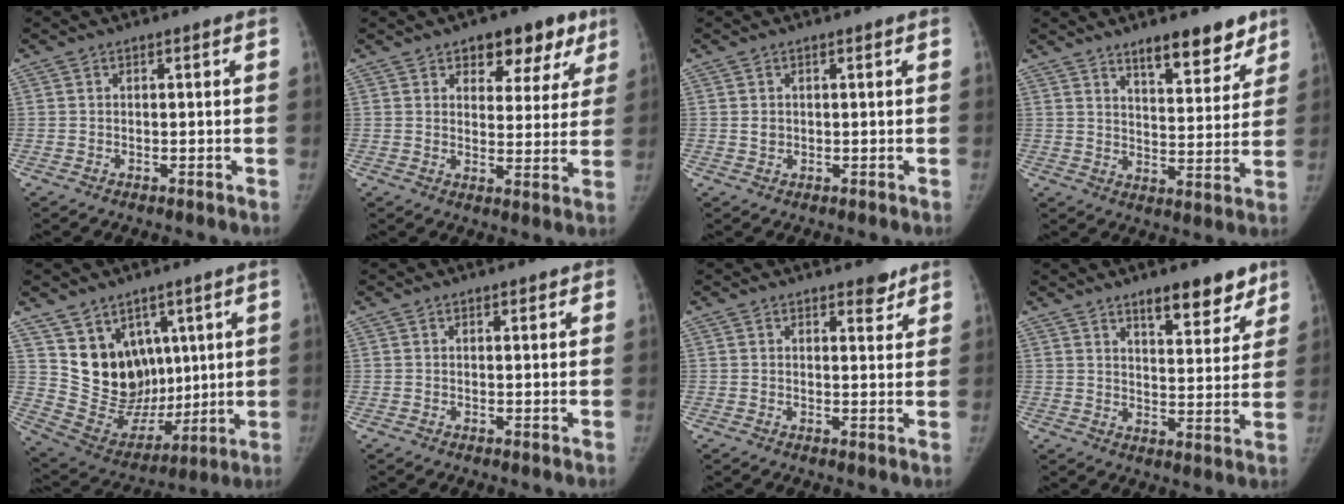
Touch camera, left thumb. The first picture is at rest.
{"total": 11.0, "force": [6.5, 6.4, 6.1], "torque": [-0.024, -0.023, 0.083]}
{"total": 1.2, "force": [0.3, 1.0, 0.6], "torque": [-0.007, -0.001, 0.007]}
{"total": 11.0, "force": [8.0, 4.0, 6.4], "torque": [-0.054, -0.052, 0.120]}
{"total": 15.6, "force": [6.0, 12.0, 8.0], "torque": [-0.086, -0.032, 0.142]}
{"total": 0.8, "force": [0.6, 0.5, 0.4], "torque": [-0.002, -0.002, 0.004]}
{"total": 3.4, "force": [2.6, 1.5, 1.6], "torque": [-0.004, -0.017, 0.034]}
{"total": 9.9, "force": [7.0, 3.8, 5.8], "torque": [-0.046, -0.044, 0.103]}